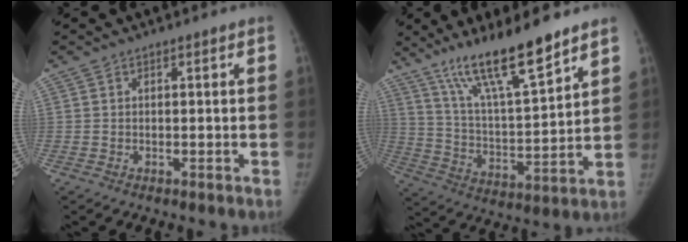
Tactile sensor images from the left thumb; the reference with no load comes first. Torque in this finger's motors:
{"motor_torque": [0.19, -0.03, 1.43, -1.34, 0.27]}